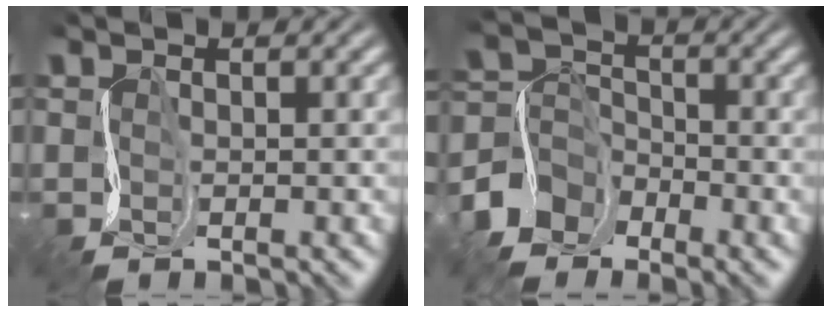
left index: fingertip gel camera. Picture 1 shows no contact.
{"total": 4.5, "force": [-3.1, 2.9, 1.3], "torque": [-0.028, 0.006, -0.076]}